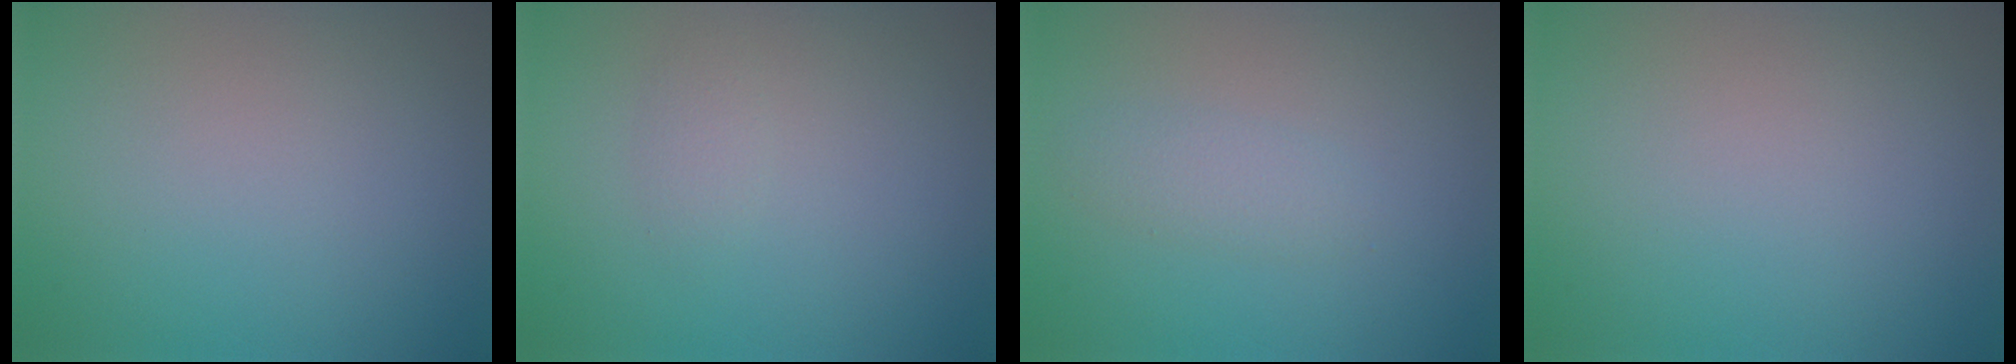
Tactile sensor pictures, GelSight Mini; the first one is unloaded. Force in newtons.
{"total": 0.9, "press": 0.9, "slide": 0.0}
{"total": 1.5, "press": 1.5, "slide": 0.1}
{"total": 0.0}